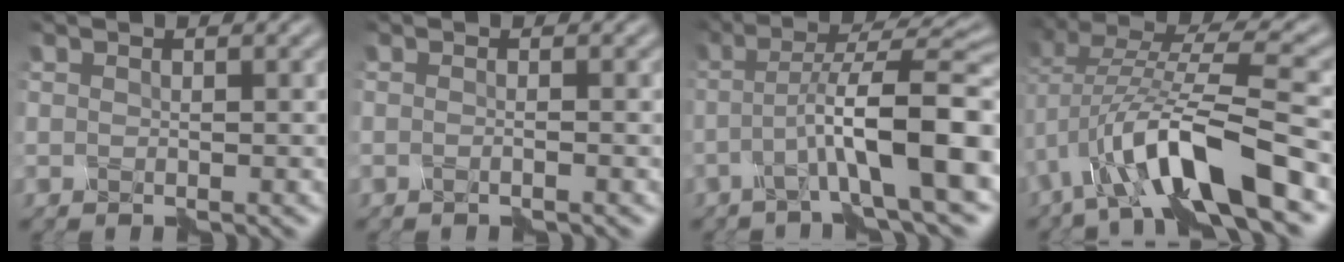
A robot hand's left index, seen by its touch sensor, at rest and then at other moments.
{"total": 1.1, "force": [-0.5, 0.6, 0.8], "torque": [0.000, -0.005, -0.020]}
{"total": 9.6, "force": [-2.3, 1.9, 9.1], "torque": [-0.132, 0.014, -0.045]}
{"total": 10.3, "force": [-3.3, 3.2, 9.2], "torque": [-0.178, 0.017, -0.065]}